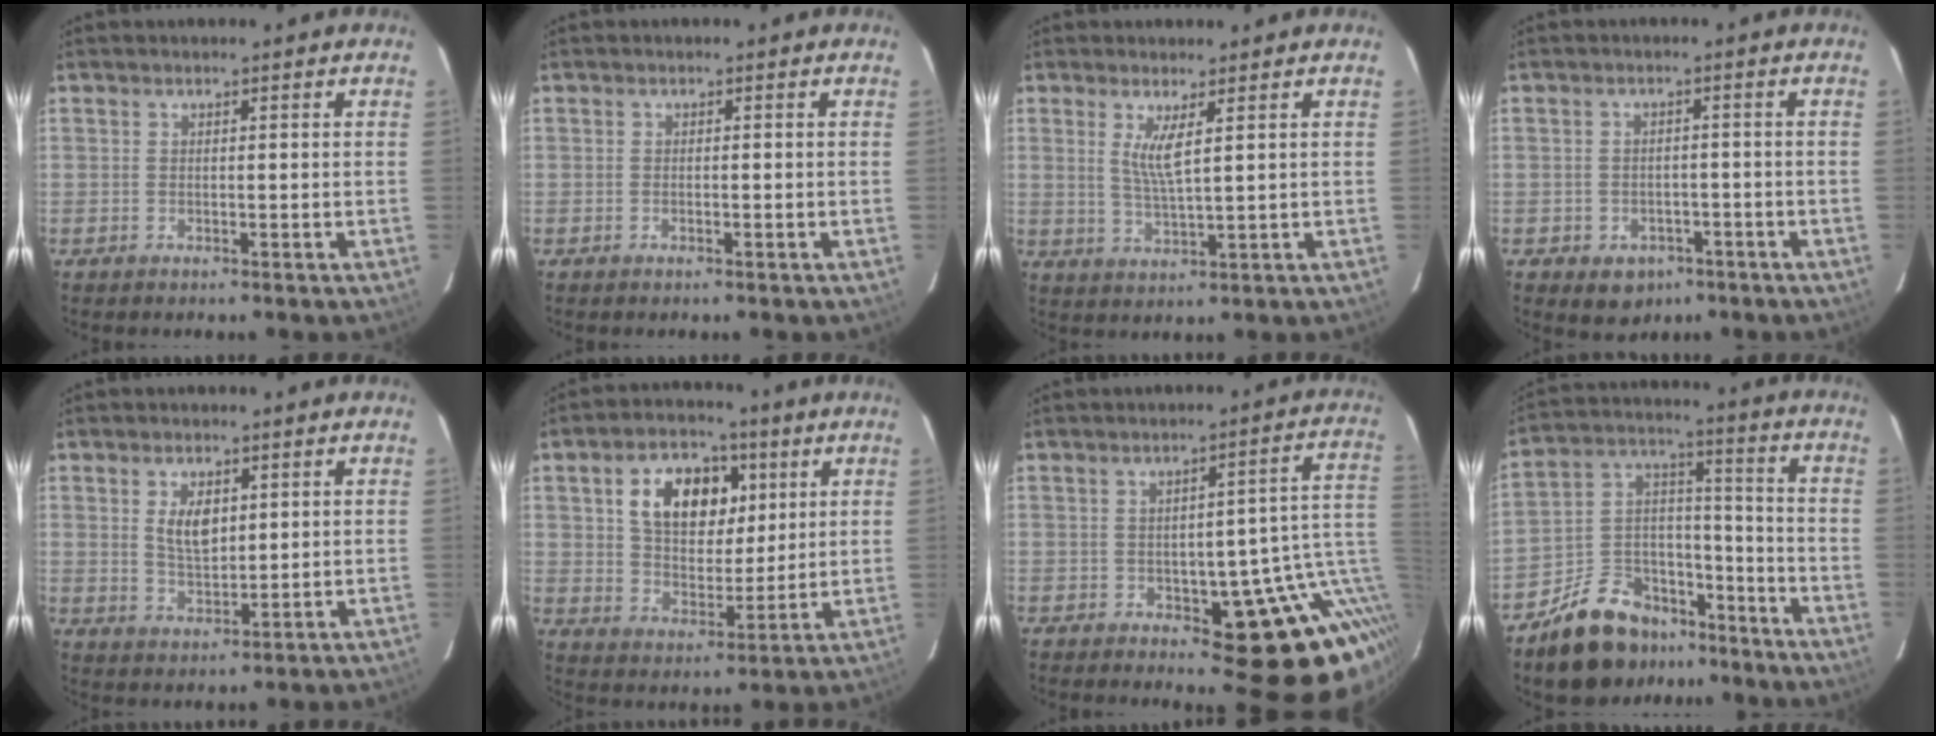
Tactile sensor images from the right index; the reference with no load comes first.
{"total": 0.7, "force": [-0.4, 0.2, 0.5], "torque": [-0.011, 0.002, -0.008]}
{"total": 4.4, "force": [1.7, 0.2, 4.1], "torque": [-0.081, -0.011, 0.032]}
{"total": 6.1, "force": [-3.2, 4.8, 2.0], "torque": [-0.046, 0.009, -0.028]}
{"total": 5.8, "force": [1.7, 3.2, 4.6], "torque": [-0.082, 0.001, 0.036]}
{"total": 13.8, "force": [4.8, 8.9, 9.4], "torque": [-0.165, 0.022, 0.085]}
{"total": 14.9, "force": [-4.4, 8.2, 11.6], "torque": [-0.089, 0.022, -0.043]}
{"total": 15.6, "force": [-11.3, 8.9, 6.1], "torque": [-0.133, 0.059, -0.167]}